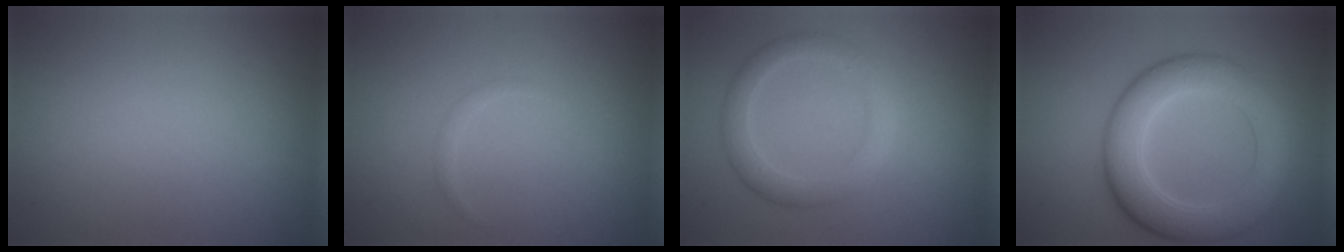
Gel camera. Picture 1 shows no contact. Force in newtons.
{"total": 0.5, "press": 0.5, "slide": 0.0}
{"total": 3.0, "press": 2.9, "slide": 0.3}
{"total": 6.9, "press": 6.9, "slide": 0.2}